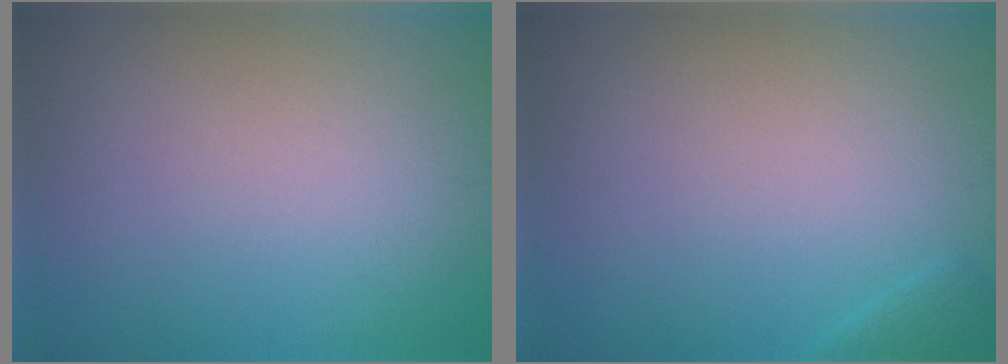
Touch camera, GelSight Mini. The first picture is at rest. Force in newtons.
{"total": 0.9, "press": 0.9, "slide": 0.1}